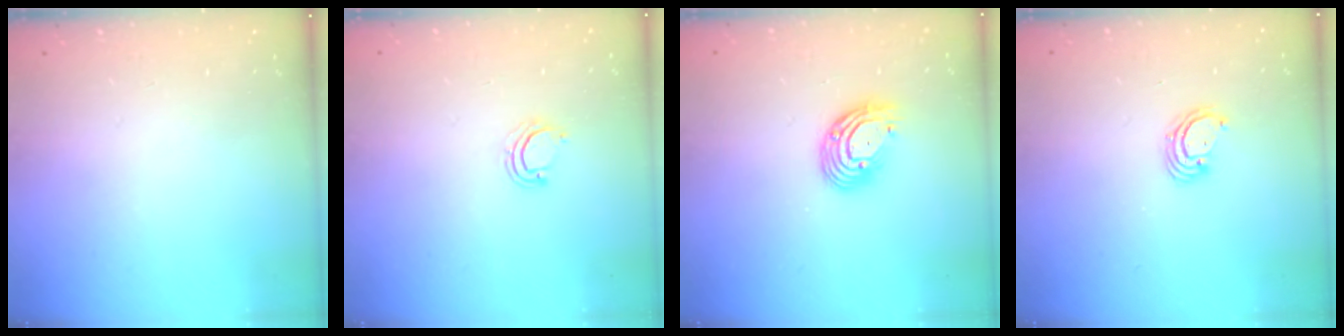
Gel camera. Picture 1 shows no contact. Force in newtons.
{"total": 2.2, "press": 2.2, "slide": 0.1}
{"total": 10.3, "press": 10.3, "slide": 1.0}
{"total": 3.5, "press": 3.5, "slide": 0.2}